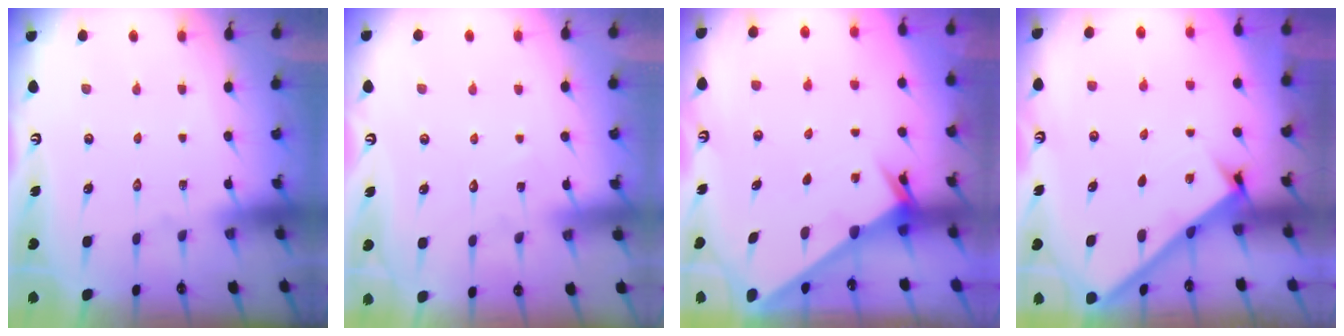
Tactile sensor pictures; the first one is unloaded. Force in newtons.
{"total": 3.7, "press": 3.7, "slide": 0.2}
{"total": 2.0, "press": 2.0, "slide": 0.1}
{"total": 2.6, "press": 2.5, "slide": 0.3}